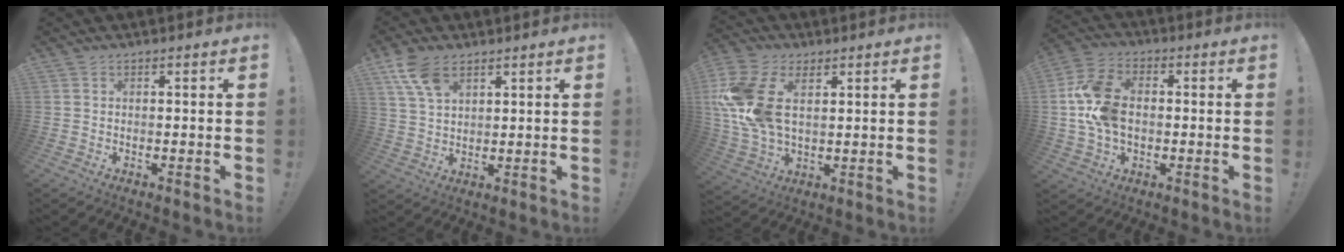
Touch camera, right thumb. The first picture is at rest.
{"total": 9.0, "force": [5.2, 4.9, 5.5], "torque": [-0.097, -0.014, 0.103]}
{"total": 17.8, "force": [4.5, 11.6, 12.7], "torque": [-0.262, -0.010, 0.084]}
{"total": 13.9, "force": [-0.2, 9.8, 9.9], "torque": [-0.187, 0.008, -0.003]}